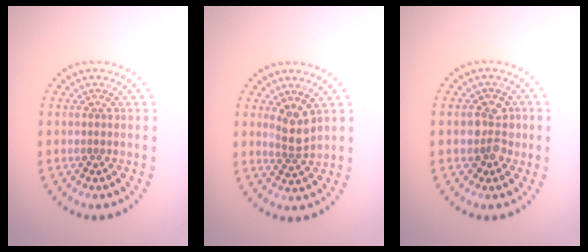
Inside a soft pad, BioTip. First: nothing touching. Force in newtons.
{"total": 2.3, "press": 1.9, "slide": 1.3}
{"total": 2.7, "press": 2.6, "slide": 0.8}